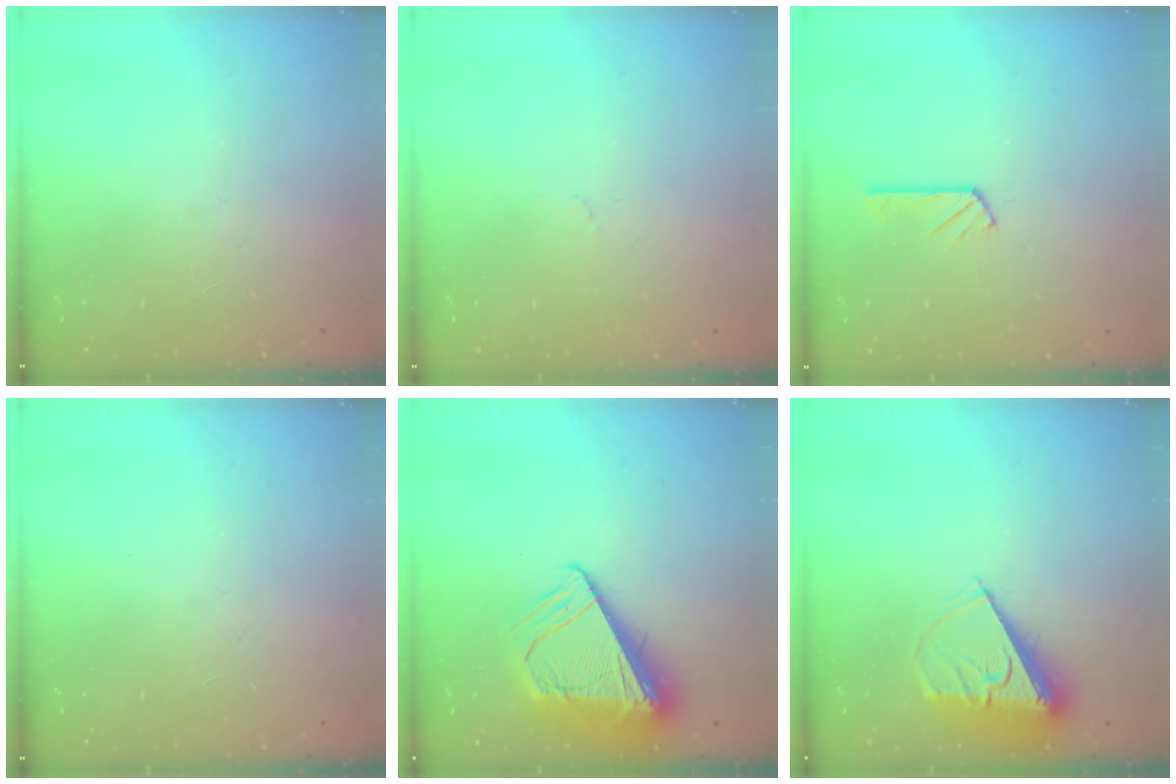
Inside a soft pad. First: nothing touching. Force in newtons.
{"total": 2.5, "press": 2.4, "slide": 0.3}
{"total": 2.7, "press": 2.7, "slide": 0.3}
{"total": 0.0}
{"total": 11.0, "press": 10.9, "slide": 1.4}
{"total": 8.2, "press": 8.2, "slide": 0.5}